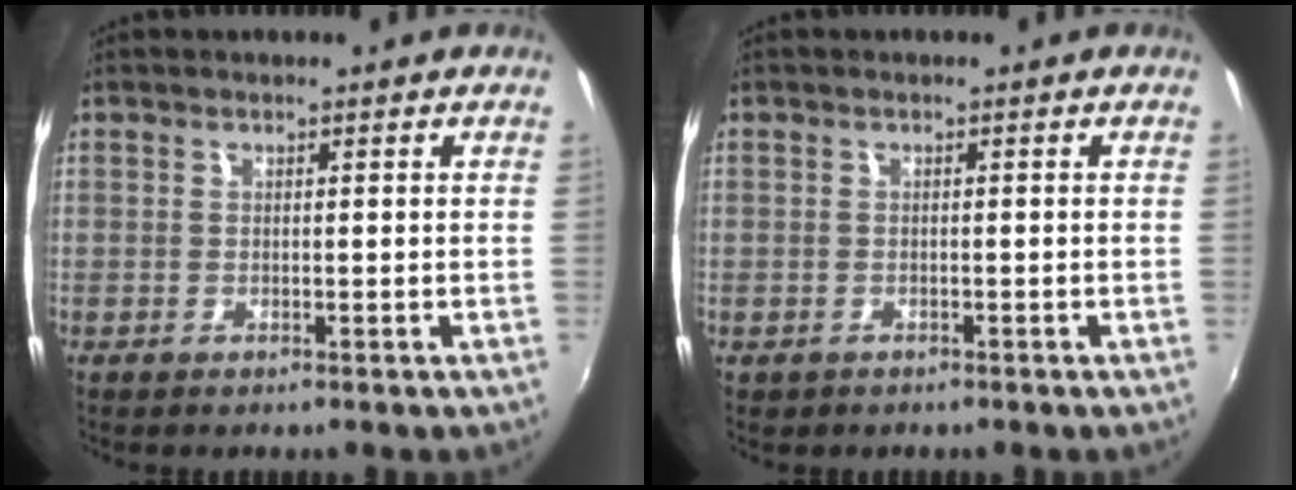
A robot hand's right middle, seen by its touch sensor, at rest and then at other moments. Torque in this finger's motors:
{"motor_torque": [-0.24, 0.10, -0.03, 0.00]}